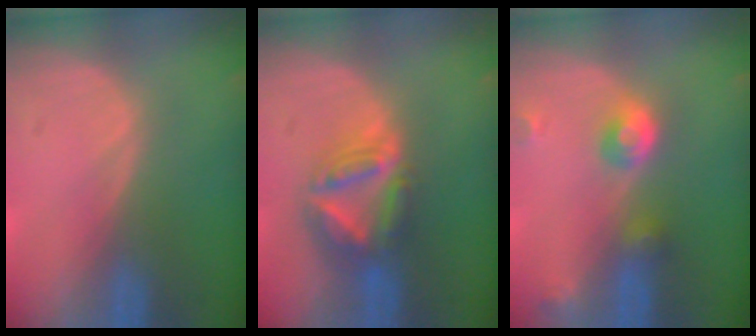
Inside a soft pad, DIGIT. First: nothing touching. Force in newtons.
{"total": 7.9, "press": 6.7, "slide": 4.1}
{"total": 4.8, "press": 4.4, "slide": 1.9}